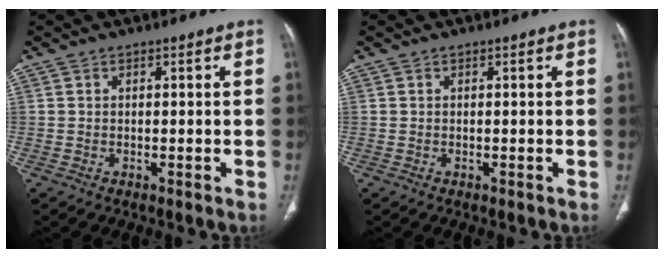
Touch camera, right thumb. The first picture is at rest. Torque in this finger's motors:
{"motor_torque": [-0.15, 0.15, -0.13, 0.04, 0.00]}